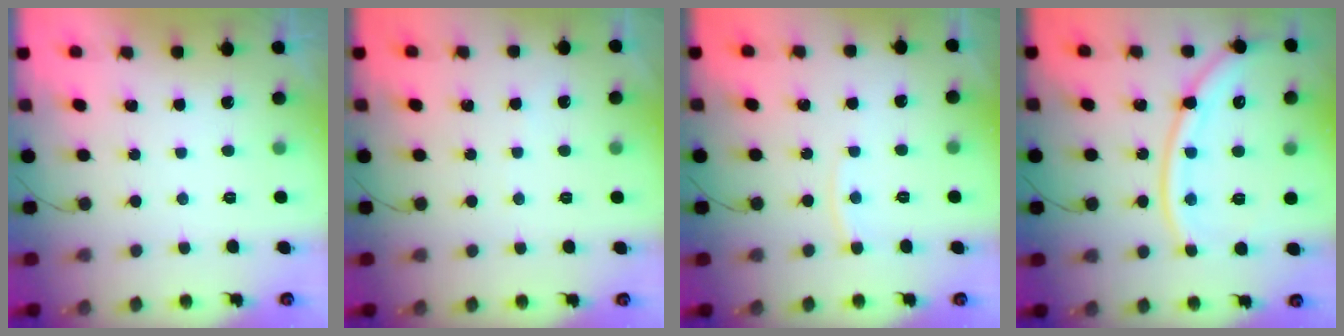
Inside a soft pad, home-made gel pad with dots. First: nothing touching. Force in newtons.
{"total": 1.9, "press": 1.9, "slide": 0.2}
{"total": 3.4, "press": 3.3, "slide": 0.4}
{"total": 15.3, "press": 15.2, "slide": 1.4}